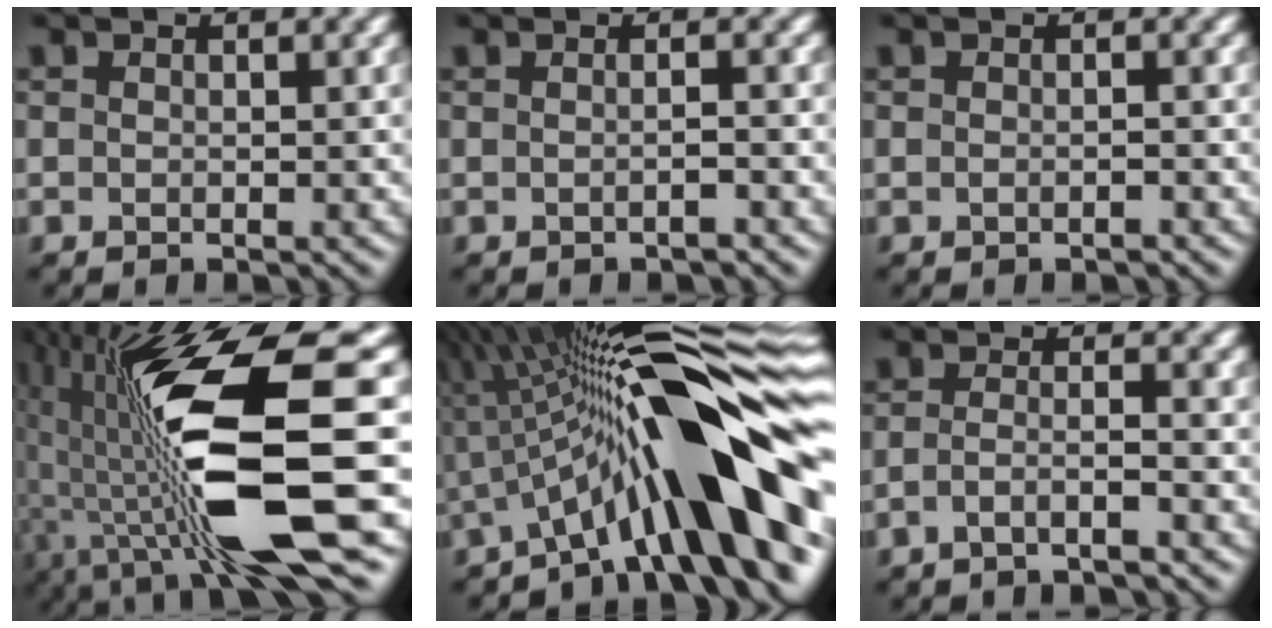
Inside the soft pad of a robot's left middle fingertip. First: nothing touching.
{"total": 1.3, "force": [-0.3, 0.4, 1.2], "torque": [-0.012, 0.001, -0.011]}
{"total": 0.6, "force": [-0.3, 0.3, 0.5], "torque": [-0.008, -0.001, -0.005]}
{"total": 14.5, "force": [-1.0, 3.9, 14.0], "torque": [-0.253, -0.008, -0.011]}
{"total": 14.6, "force": [-2.0, 3.2, 14.1], "torque": [-0.191, 0.029, -0.032]}
{"total": 2.1, "force": [-1.4, 0.4, 1.6], "torque": [-0.022, 0.000, -0.036]}